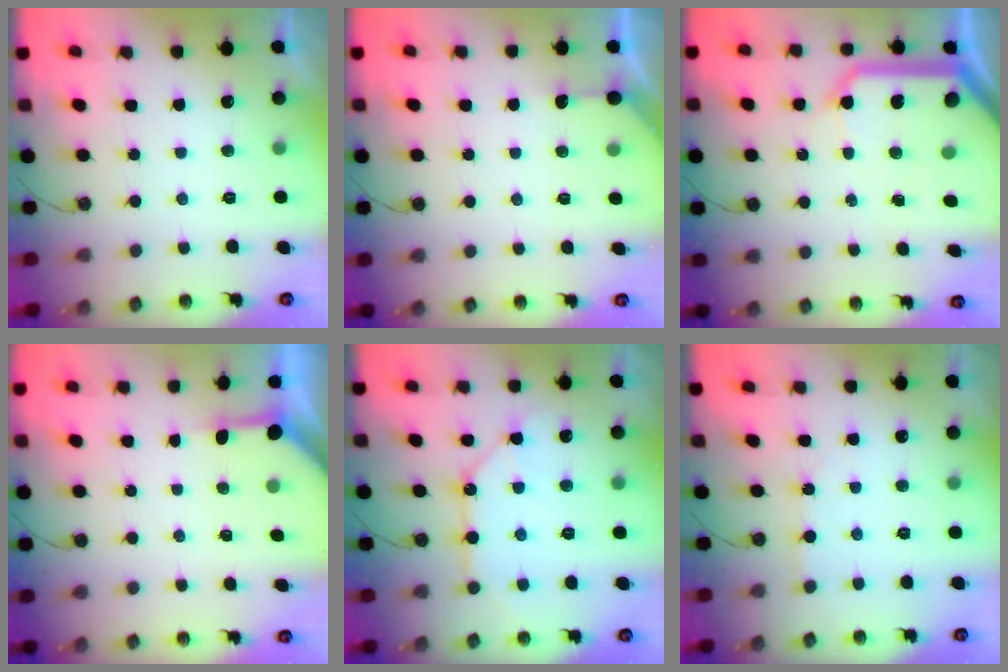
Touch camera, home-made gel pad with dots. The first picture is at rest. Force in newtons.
{"total": 4.1, "press": 4.1, "slide": 0.5}
{"total": 18.3, "press": 18.1, "slide": 2.4}
{"total": 3.3, "press": 3.2, "slide": 0.5}
{"total": 10.0, "press": 9.9, "slide": 1.0}
{"total": 2.9, "press": 2.9, "slide": 0.4}